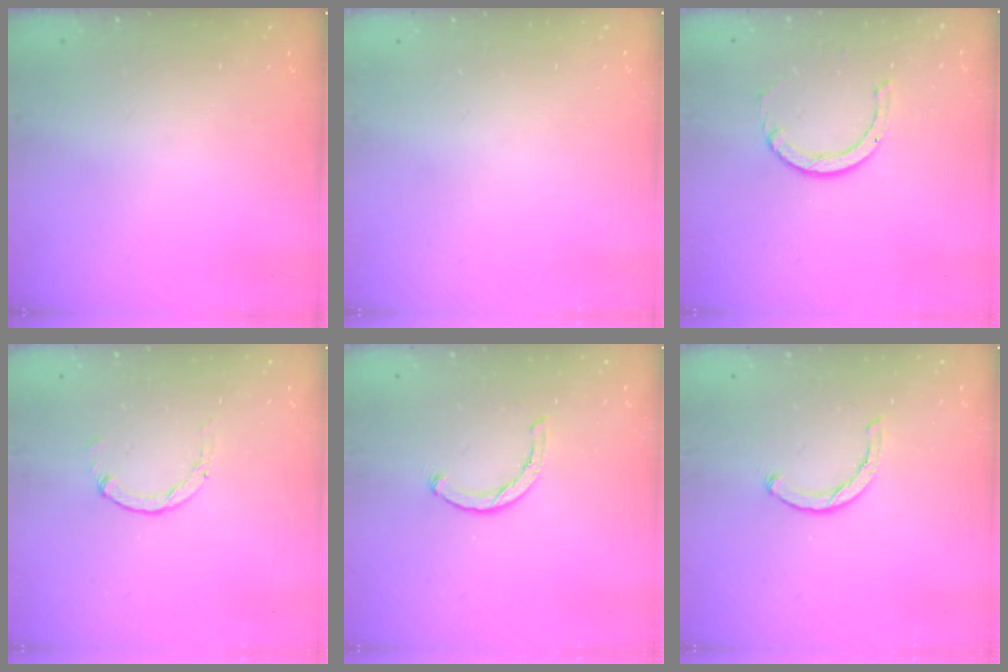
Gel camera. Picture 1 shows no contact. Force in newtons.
{"total": 0.0}
{"total": 3.3, "press": 3.3, "slide": 0.3}
{"total": 1.5, "press": 1.5, "slide": 0.2}
{"total": 2.3, "press": 2.3, "slide": 0.4}
{"total": 2.3, "press": 2.3, "slide": 0.4}